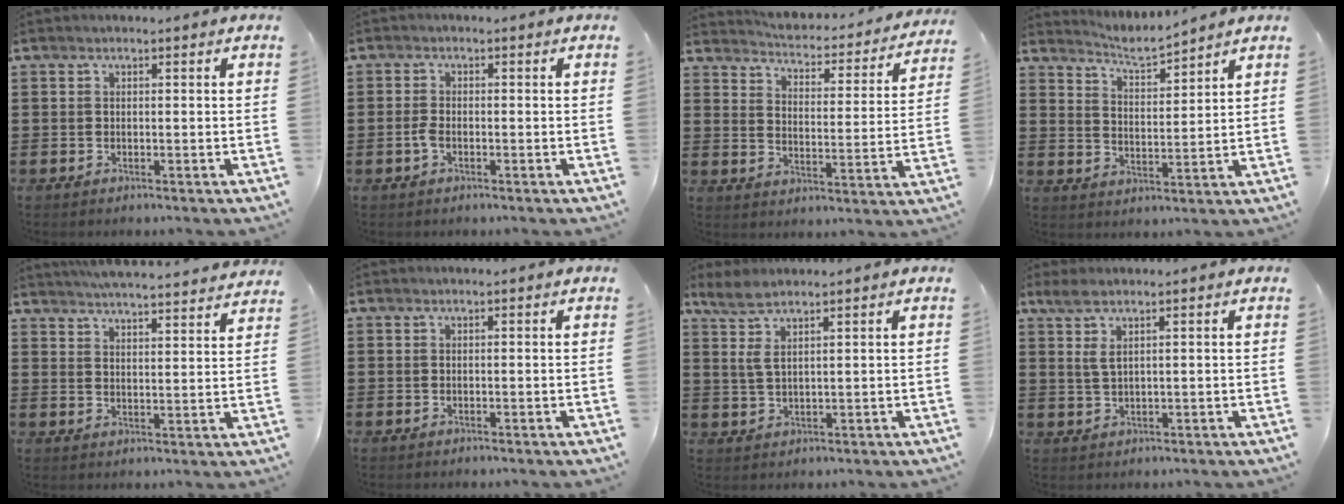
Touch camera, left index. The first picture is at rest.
{"total": 2.0, "force": [-0.7, 0.9, 1.7], "torque": [-0.049, -0.004, -0.018]}
{"total": 3.3, "force": [3.3, 0.0, 0.2], "torque": [-0.026, -0.033, 0.048]}
{"total": 3.9, "force": [3.8, 0.0, 1.0], "torque": [-0.037, -0.023, 0.063]}
{"total": 5.2, "force": [5.1, -0.6, 0.7], "torque": [-0.034, -0.032, 0.091]}
{"total": 0.0}
{"total": 3.7, "force": [2.3, 0.8, 2.7], "torque": [-0.068, 0.001, 0.039]}
{"total": 2.7, "force": [1.2, 0.8, 2.3], "torque": [-0.059, 0.000, 0.018]}